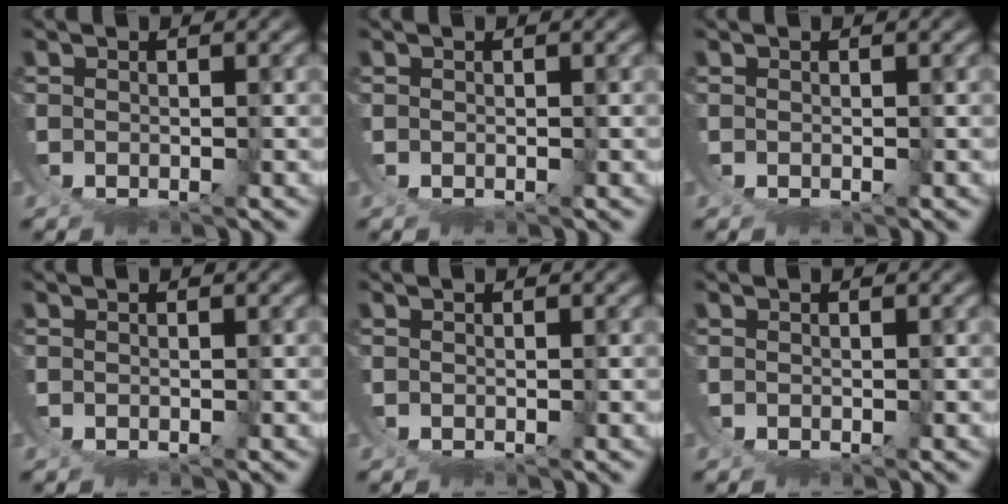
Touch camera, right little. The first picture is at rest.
{"total": 0.0}
{"total": 0.0}
{"total": 0.0}
{"total": 0.0}
{"total": 0.0}